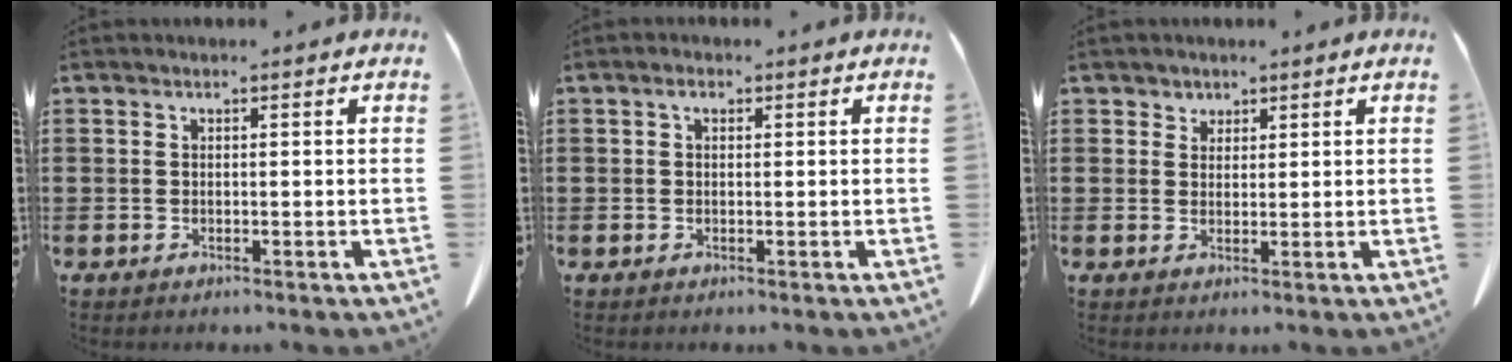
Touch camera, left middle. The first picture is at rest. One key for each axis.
{"total": 1.3, "fx": 0.2, "fy": 0.8, "fz": 1.0, "tx": -0.022, "ty": 0.007, "tz": 0.002}
{"total": 1.8, "fx": 1.4, "fy": 1.2, "fz": 0.0, "tx": 0.002, "ty": 0.003, "tz": 0.025}